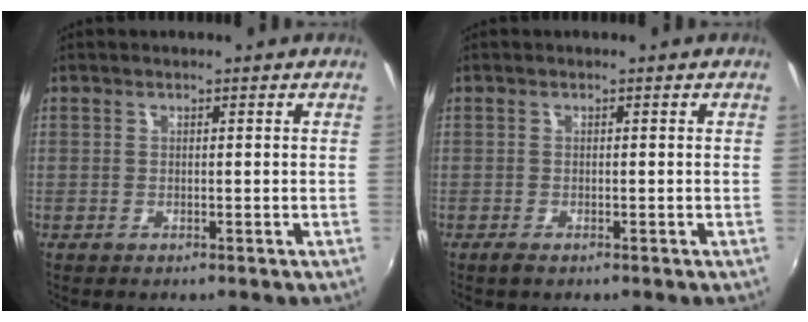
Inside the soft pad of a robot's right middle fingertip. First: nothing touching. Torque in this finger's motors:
{"motor_torque": [0.25, -0.31, 0.03, 0.02]}